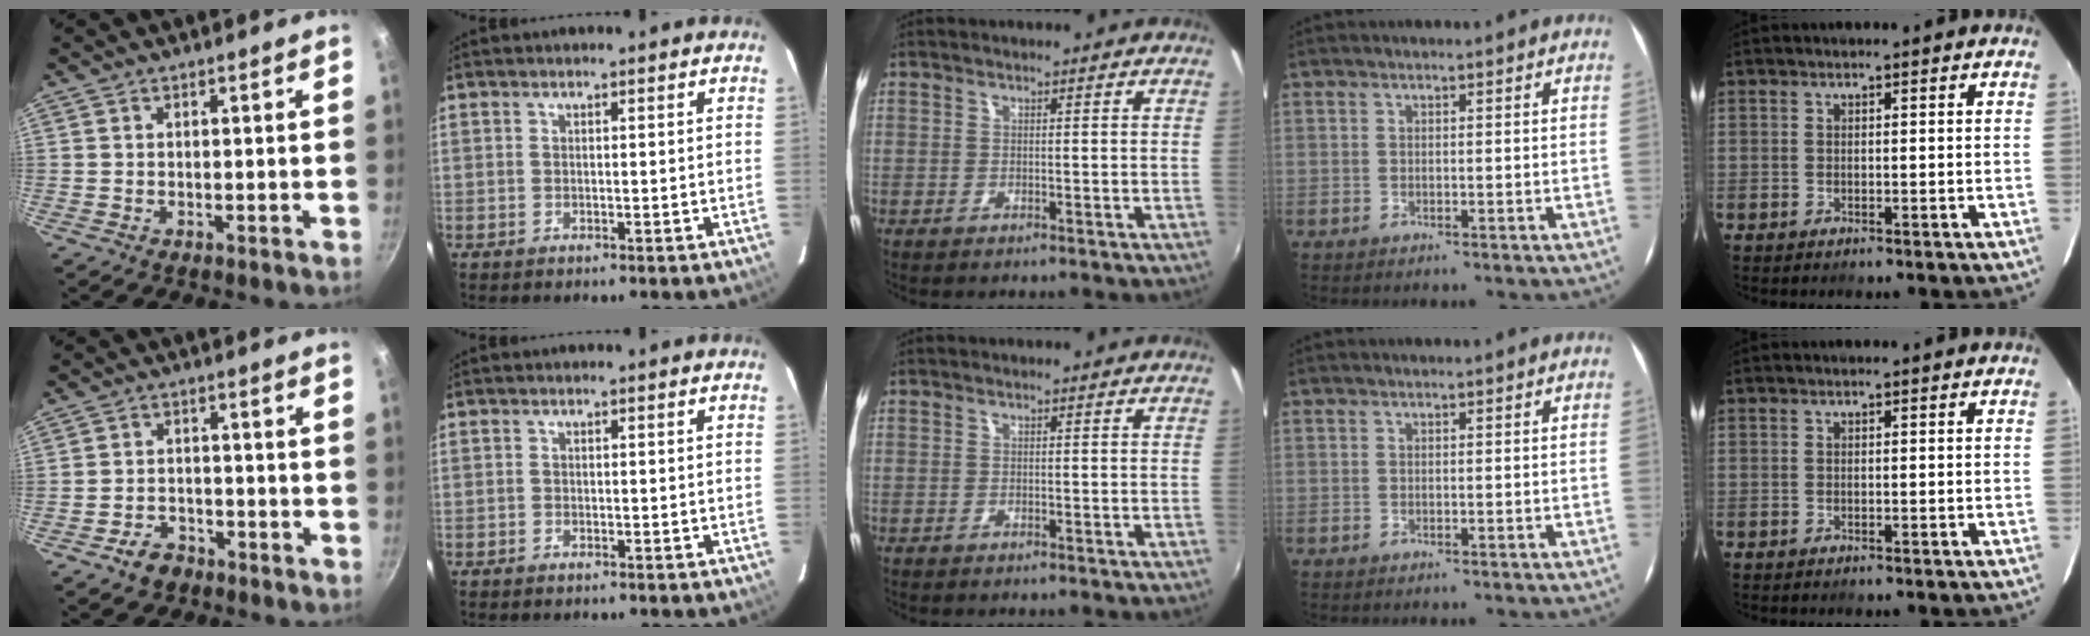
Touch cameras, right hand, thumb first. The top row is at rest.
{"thumb": {"total": 4.6, "force": [-3.1, 2.9, 1.6], "torque": [-0.018, 0.032, -0.048]}, "index": {"total": 0.7, "force": [-0.6, 0.3, 0.1], "torque": [-0.004, 0.003, -0.012]}}